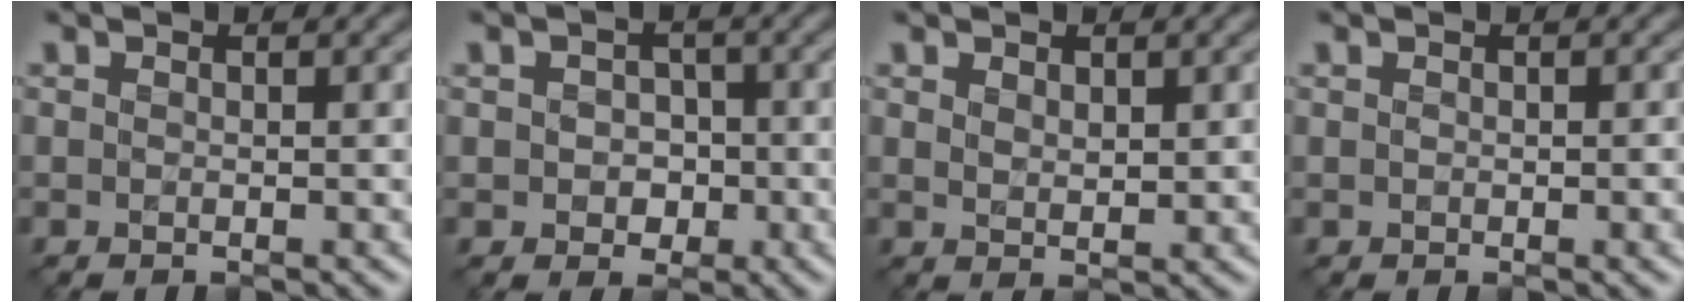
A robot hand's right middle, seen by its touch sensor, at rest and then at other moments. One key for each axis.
{"total": 2.5, "fx": -0.3, "fy": 2.1, "fz": 1.2, "tx": -0.015, "ty": -0.003, "tz": -0.008}
{"total": 1.6, "fx": 0.7, "fy": 0.9, "fz": 1.1, "tx": -0.018, "ty": -0.004, "tz": 0.018}
{"total": 1.5, "fx": -0.1, "fy": 0.9, "fz": 1.2, "tx": -0.017, "ty": -0.003, "tz": 0.002}